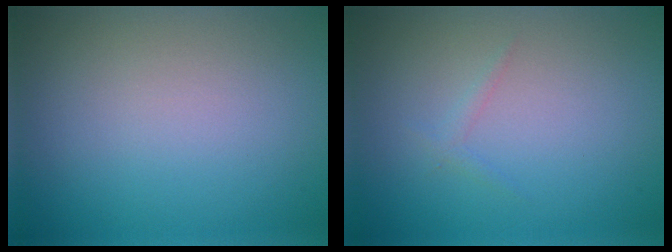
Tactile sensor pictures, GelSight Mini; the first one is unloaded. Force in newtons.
{"total": 0.7, "press": 0.7, "slide": 0.1}